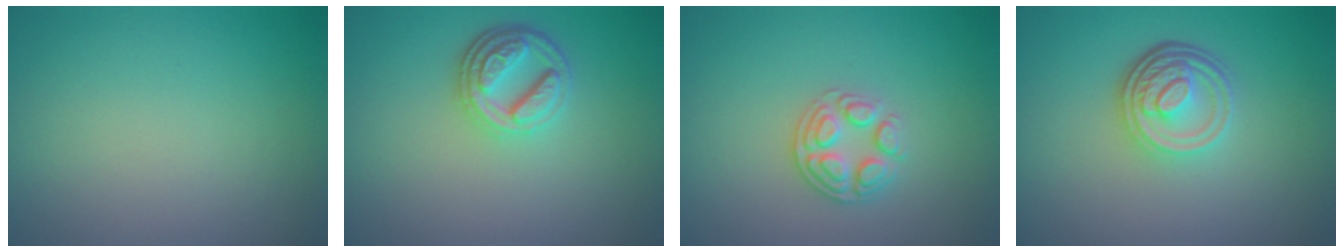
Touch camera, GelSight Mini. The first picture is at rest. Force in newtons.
{"total": 4.1, "press": 3.2, "slide": 2.6}
{"total": 2.6, "press": 2.5, "slide": 0.9}
{"total": 4.7, "press": 3.5, "slide": 3.2}